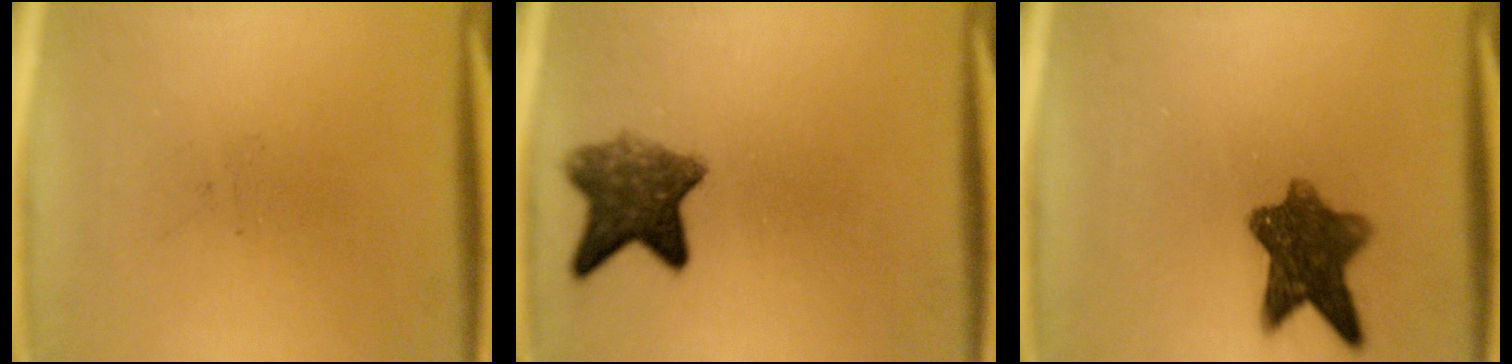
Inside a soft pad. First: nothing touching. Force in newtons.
{"total": 7.3}
{"total": 8.7}